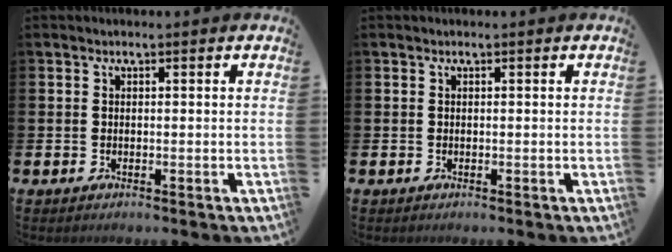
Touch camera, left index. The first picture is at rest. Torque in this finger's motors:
{"motor_torque": [0.00, 0.00, 0.03, 0.00]}